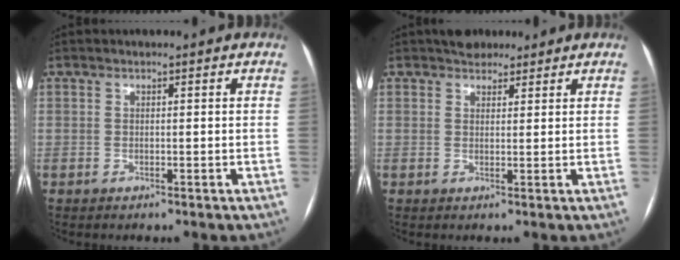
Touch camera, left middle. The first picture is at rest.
{"total": 3.6, "force": [2.9, 1.9, 1.0], "torque": [-0.013, 0.014, 0.045]}